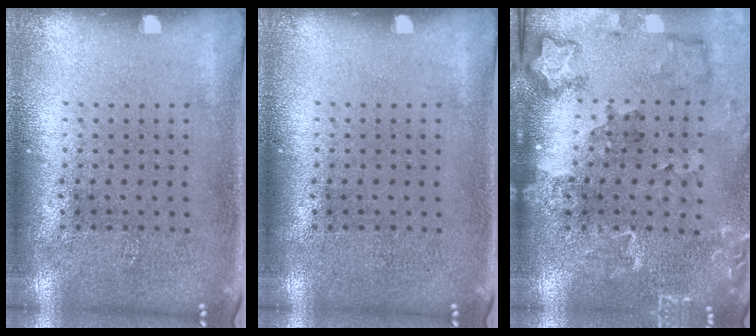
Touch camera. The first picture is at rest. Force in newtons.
{"total": 0.0}
{"total": 1.8, "press": 1.8, "slide": 0.2}